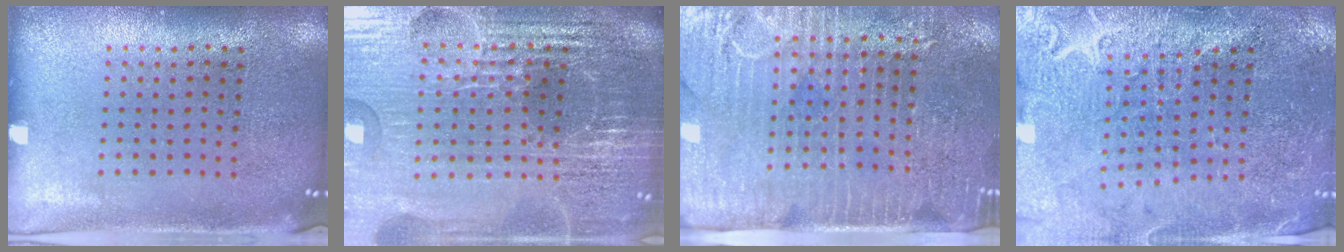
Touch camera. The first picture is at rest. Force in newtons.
{"total": 6.8, "press": 5.9, "slide": 3.4}
{"total": 3.6, "press": 3.3, "slide": 1.3}
{"total": 3.1, "press": 3.1, "slide": 0.6}